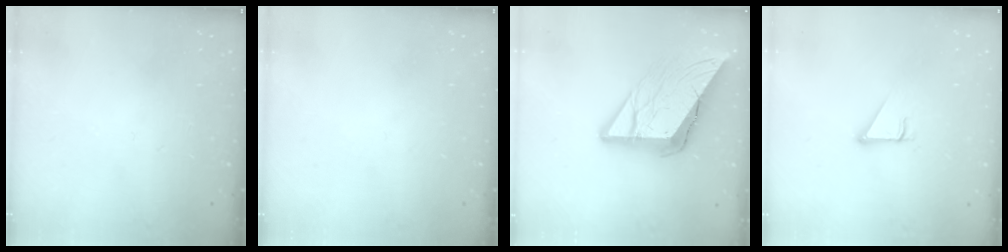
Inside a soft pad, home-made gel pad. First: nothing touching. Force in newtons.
{"total": 0.0}
{"total": 15.9, "press": 15.8, "slide": 1.7}
{"total": 2.9, "press": 2.8, "slide": 0.2}